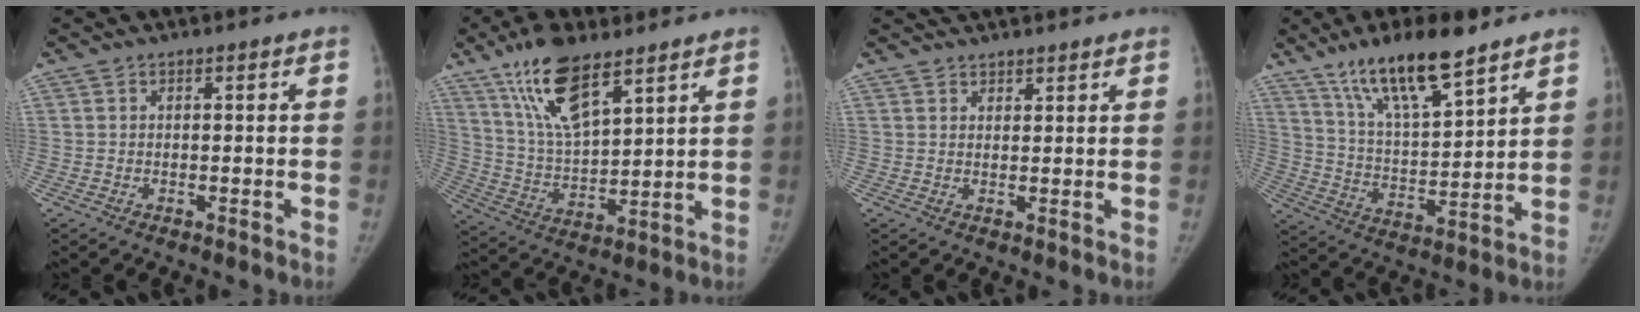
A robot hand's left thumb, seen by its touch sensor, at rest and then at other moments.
{"total": 14.6, "force": [9.3, 5.3, 9.9], "torque": [-0.165, -0.040, 0.186]}
{"total": 4.6, "force": [4.2, 1.5, 1.1], "torque": [0.011, 0.006, 0.064]}
{"total": 16.1, "force": [11.2, 4.2, 10.8], "torque": [-0.171, -0.058, 0.211]}